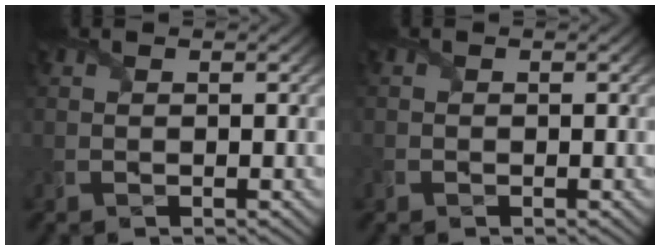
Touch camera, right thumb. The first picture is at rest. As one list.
[{"total": 0.9, "force": [-0.6, 0.6, 0.2], "torque": [-0.008, -0.007, -0.014]}]